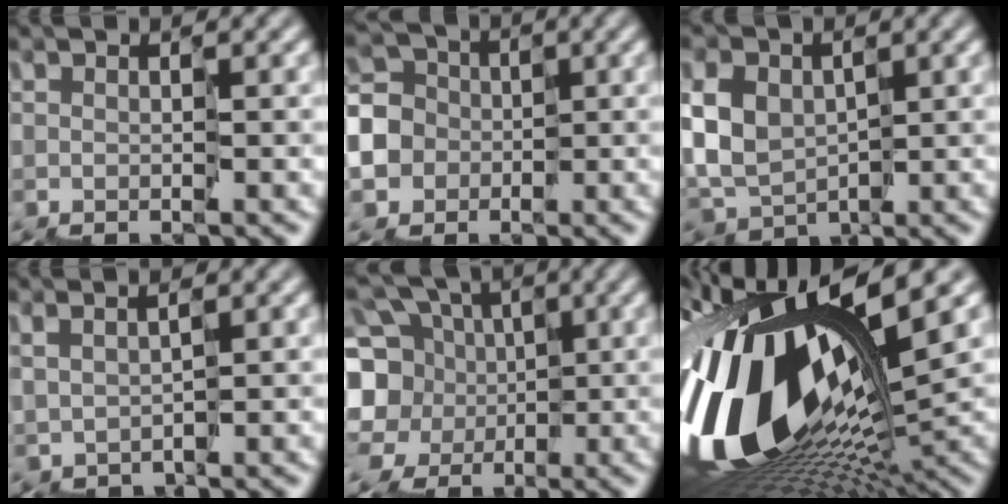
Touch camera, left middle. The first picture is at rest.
{"total": 8.8, "force": [-2.5, 8.3, 1.3], "torque": [-0.063, 0.013, -0.079]}
{"total": 3.5, "force": [0.6, 3.0, 1.7], "torque": [-0.043, 0.013, 0.005]}
{"total": 0.6, "force": [0.4, -0.1, -0.5], "torque": [0.002, 0.008, 0.009]}
{"total": 7.0, "force": [-0.3, 6.4, 2.6], "torque": [-0.073, 0.019, -0.014]}
{"total": 17.8, "force": [1.5, 7.7, 16.0], "torque": [-0.330, -0.034, 0.043]}